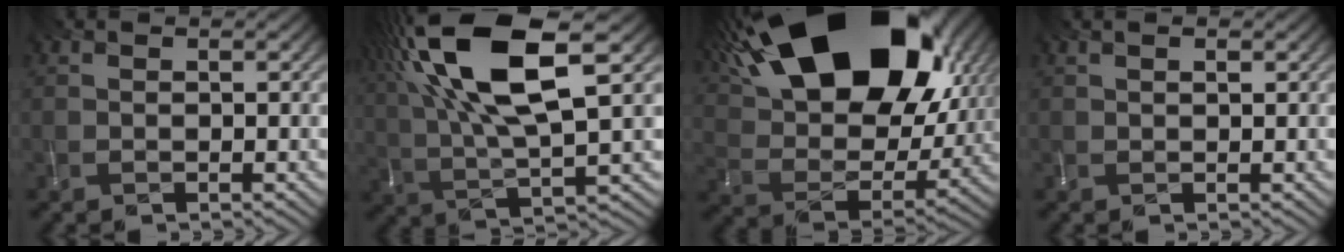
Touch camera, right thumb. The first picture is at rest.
{"total": 17.0, "force": [6.8, 5.4, 14.6], "torque": [-0.326, 0.032, 0.120]}
{"total": 23.6, "force": [11.2, 13.1, 16.1], "torque": [-0.329, 0.046, 0.193]}
{"total": 1.0, "force": [0.6, 0.3, 0.7], "torque": [-0.021, 0.002, 0.013]}